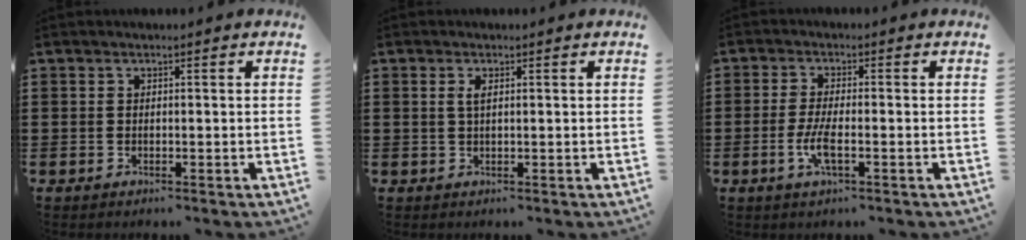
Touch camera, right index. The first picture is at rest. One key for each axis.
{"total": 1.5, "fx": 0.4, "fy": 0.5, "fz": 1.4, "tx": -0.028, "ty": 0.004, "tz": 0.006}
{"total": 4.2, "fx": -1.4, "fy": 1.0, "fz": 3.8, "tx": -0.085, "ty": -0.006, "tz": -0.031}